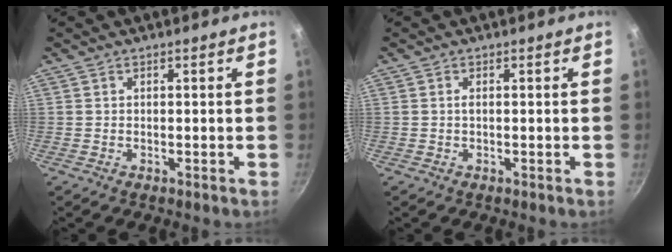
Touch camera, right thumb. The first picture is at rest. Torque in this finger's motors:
{"motor_torque": [0.32, 0.46, 0.18, -0.33, 0.05]}